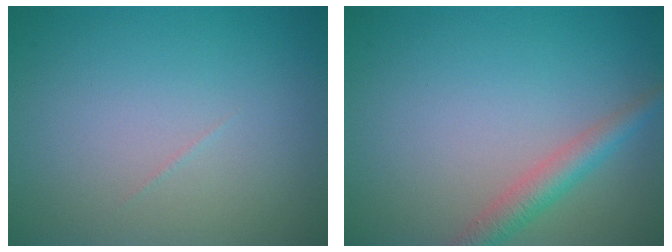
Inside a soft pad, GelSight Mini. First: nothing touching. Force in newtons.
{"total": 2.8, "press": 2.8, "slide": 0.1}